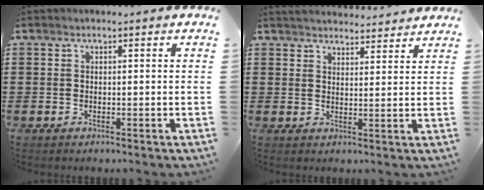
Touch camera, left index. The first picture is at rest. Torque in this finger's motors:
{"motor_torque": [2.14, 0.00, -0.18, 0.01]}